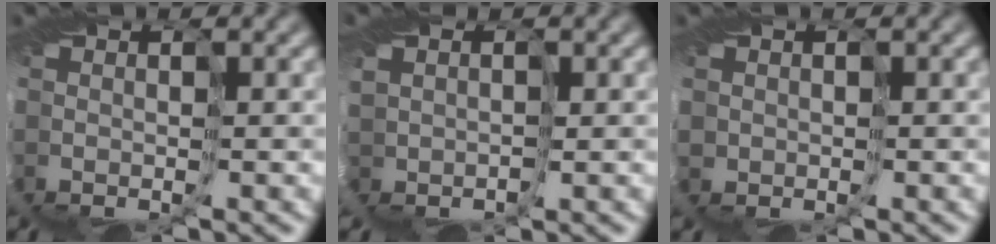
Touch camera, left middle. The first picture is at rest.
{"total": 3.1, "force": [0.4, 3.0, -0.1], "torque": [-0.024, -0.008, 0.026]}
{"total": 2.8, "force": [-0.1, 2.7, 0.6], "torque": [-0.005, -0.014, 0.021]}